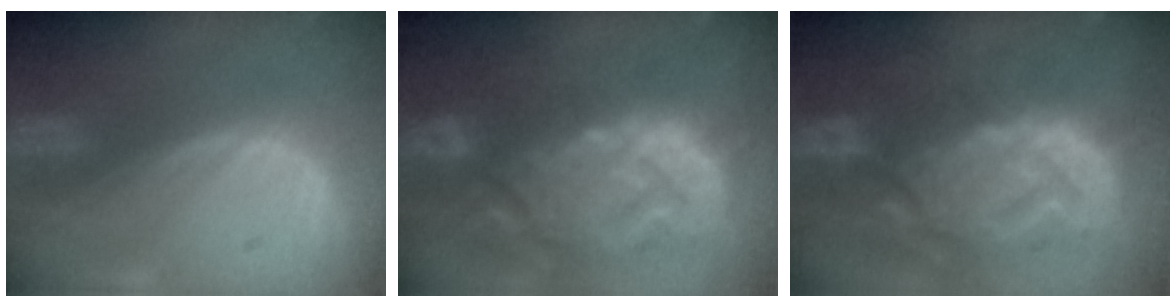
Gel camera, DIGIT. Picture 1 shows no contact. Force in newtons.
{"total": 14.6, "press": 12.4, "slide": 7.6}
{"total": 14.3, "press": 12.3, "slide": 7.4}